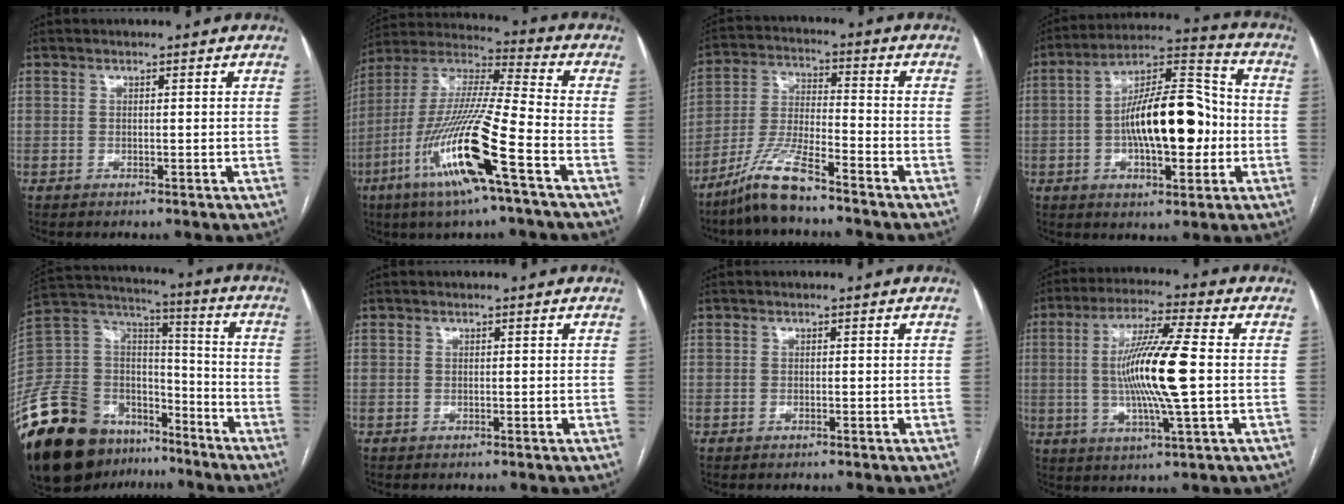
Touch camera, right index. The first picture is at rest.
{"total": 18.8, "force": [-8.2, 0.5, 16.9], "torque": [-0.362, -0.027, -0.160]}
{"total": 9.4, "force": [-7.3, 0.8, 5.9], "torque": [-0.129, -0.016, -0.145]}
{"total": 16.2, "force": [-1.8, 5.6, 15.1], "torque": [-0.260, 0.028, -0.027]}
{"total": 26.8, "force": [-18.1, 14.5, 13.3], "torque": [-0.331, 0.022, -0.317]}
{"total": 0.0}
{"total": 0.0}
{"total": 13.3, "force": [-0.2, 0.3, 13.3], "torque": [-0.254, -0.002, -0.005]}